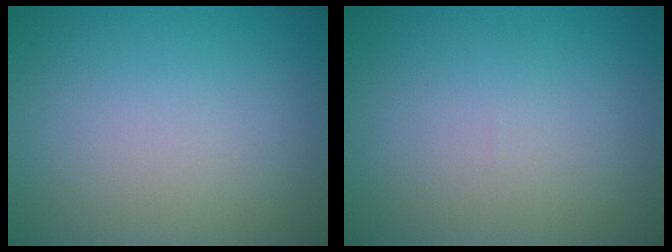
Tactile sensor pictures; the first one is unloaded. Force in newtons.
{"total": 0.0}